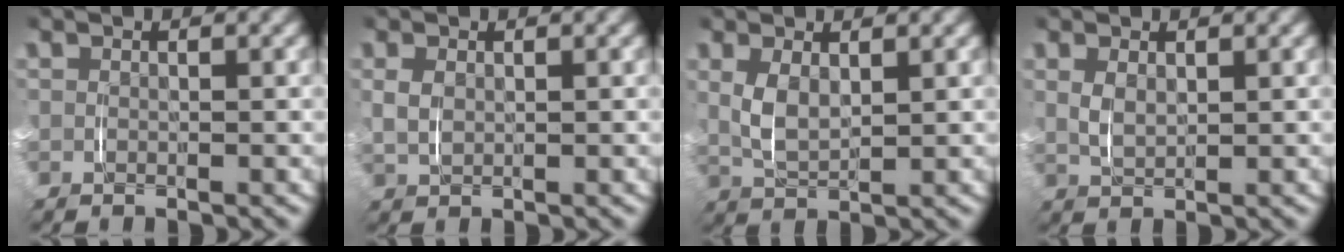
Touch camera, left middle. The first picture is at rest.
{"total": 1.2, "force": [0.3, 0.7, 0.9], "torque": [-0.021, -0.003, 0.012]}
{"total": 2.4, "force": [0.7, 0.9, 2.1], "torque": [-0.050, -0.008, 0.020]}
{"total": 1.2, "force": [0.5, 0.2, 1.0], "torque": [-0.024, -0.007, 0.019]}